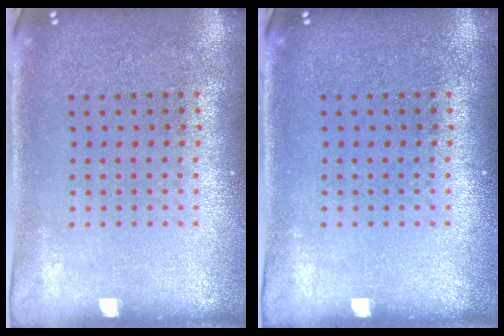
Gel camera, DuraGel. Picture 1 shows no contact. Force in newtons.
{"total": 0.0}